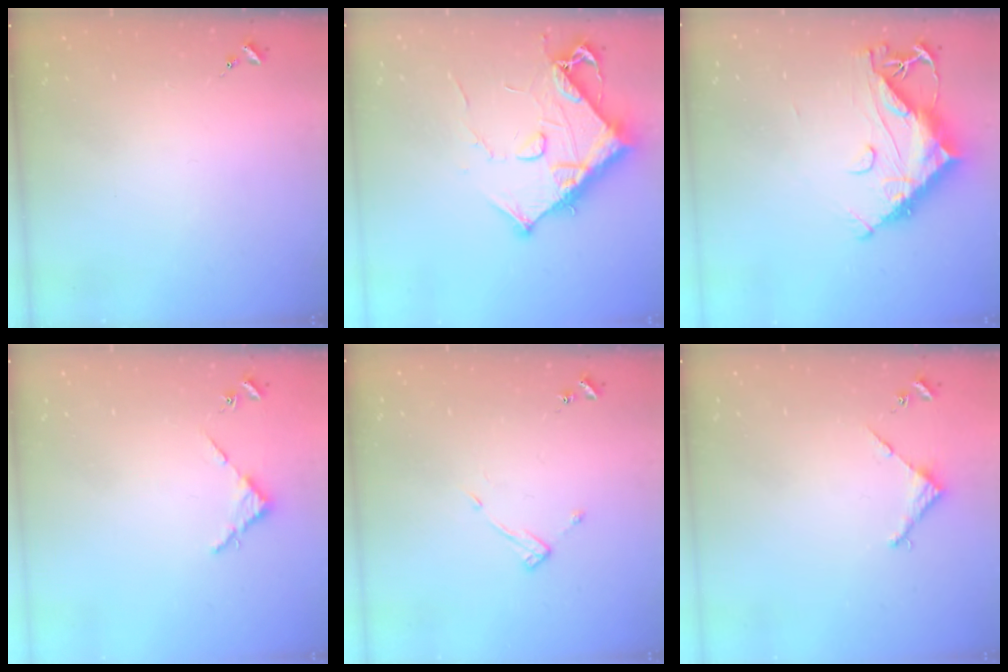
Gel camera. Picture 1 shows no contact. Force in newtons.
{"total": 13.1, "press": 13.1, "slide": 1.4}
{"total": 15.1, "press": 15.1, "slide": 1.2}
{"total": 2.7, "press": 2.7, "slide": 0.3}
{"total": 7.1, "press": 7.1, "slide": 0.5}
{"total": 2.9, "press": 2.8, "slide": 0.2}